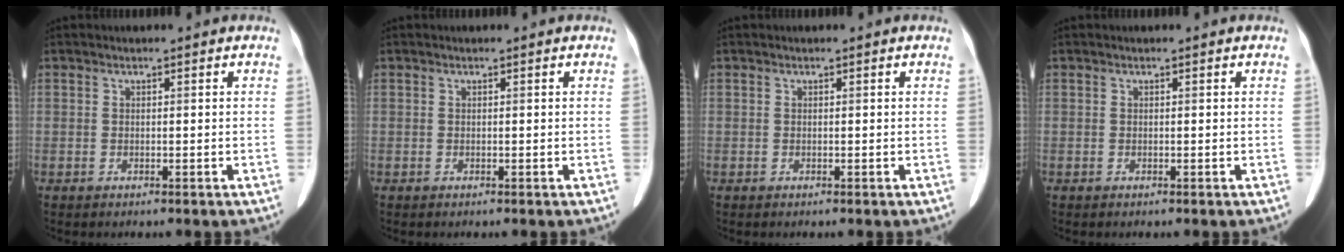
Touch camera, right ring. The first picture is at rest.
{"total": 0.0}
{"total": 0.0}
{"total": 0.0}